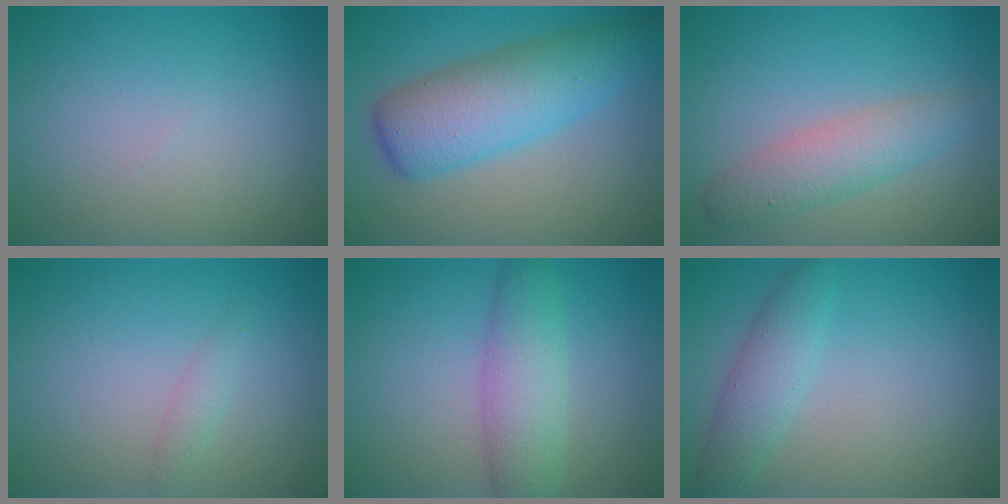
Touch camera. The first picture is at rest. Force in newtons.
{"total": 6.9, "press": 6.9, "slide": 0.1}
{"total": 3.5, "press": 3.5, "slide": 0.2}
{"total": 1.0, "press": 1.0, "slide": 0.0}
{"total": 4.3, "press": 4.3, "slide": 0.1}
{"total": 2.9, "press": 2.9, "slide": 0.2}